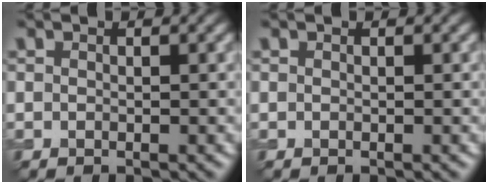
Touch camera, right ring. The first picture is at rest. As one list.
[{"total": 0.0}]